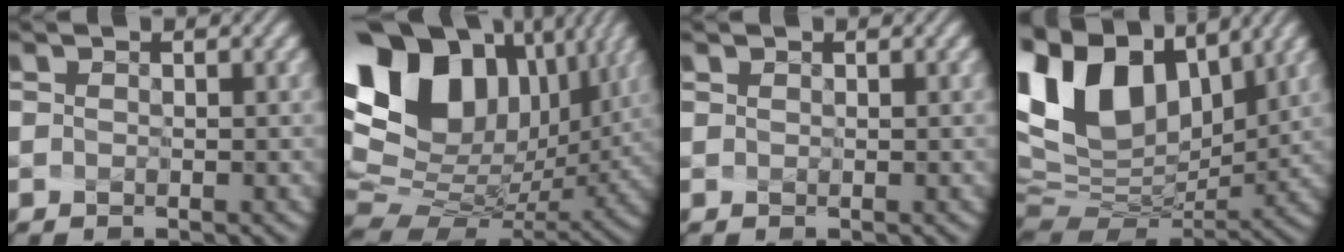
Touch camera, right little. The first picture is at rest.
{"total": 16.6, "force": [6.0, 11.4, 10.4], "torque": [-0.227, 0.017, 0.127]}
{"total": 0.0}
{"total": 12.7, "force": [5.6, 7.7, 8.4], "torque": [-0.179, 0.023, 0.113]}